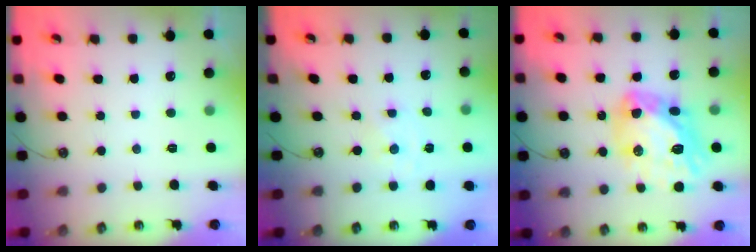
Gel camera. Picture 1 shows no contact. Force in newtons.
{"total": 0.0}
{"total": 18.1, "press": 18.0, "slide": 2.2}